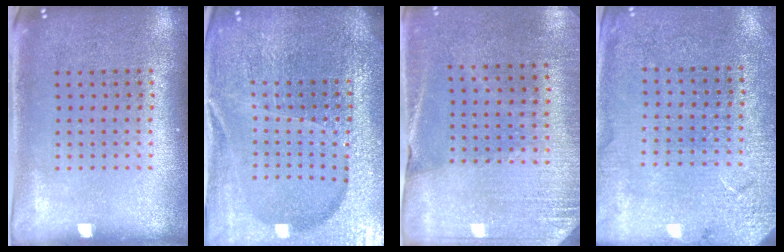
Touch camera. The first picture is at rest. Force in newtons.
{"total": 5.8, "press": 5.1, "slide": 2.7}
{"total": 2.7, "press": 2.6, "slide": 0.7}
{"total": 2.7, "press": 2.7, "slide": 0.1}